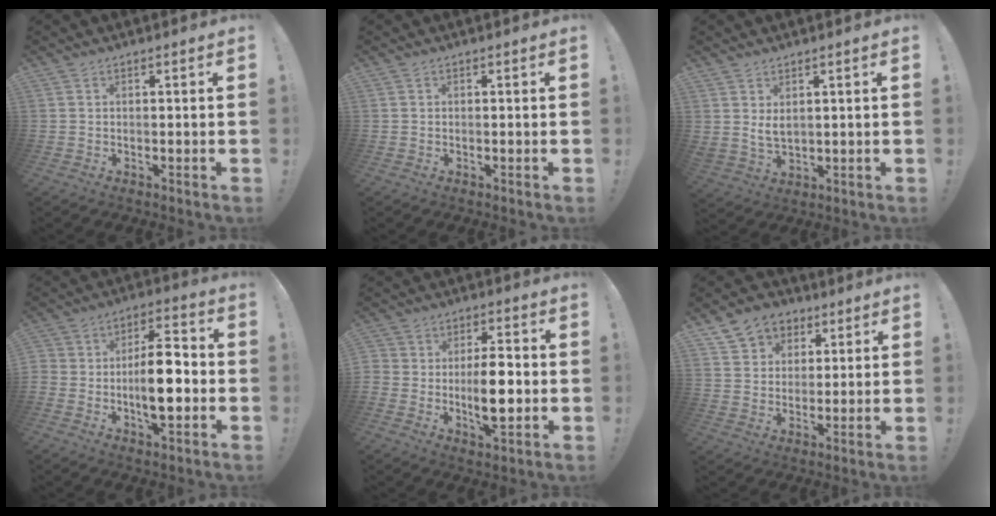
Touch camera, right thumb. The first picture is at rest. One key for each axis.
{"total": 0.0}
{"total": 5.1, "fx": 2.9, "fy": 3.0, "fz": 2.9, "tx": -0.044, "ty": -0.012, "tz": 0.054}
{"total": 13.7, "fx": -4.0, "fy": 8.1, "fz": 10.3, "tx": -0.162, "ty": 0.032, "tz": -0.074}
{"total": 11.5, "fx": -2.6, "fy": 7.0, "fz": 8.7, "tx": -0.145, "ty": 0.016, "tz": -0.050}
{"total": 9.2, "fx": 4.5, "fy": 7.6, "fz": 2.4, "tx": -0.033, "ty": -0.024, "tz": 0.091}